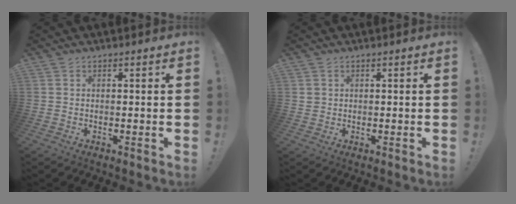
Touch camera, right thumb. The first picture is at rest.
{"total": 1.4, "force": [0.7, 1.2, 0.3], "torque": [0.003, -0.003, 0.011]}